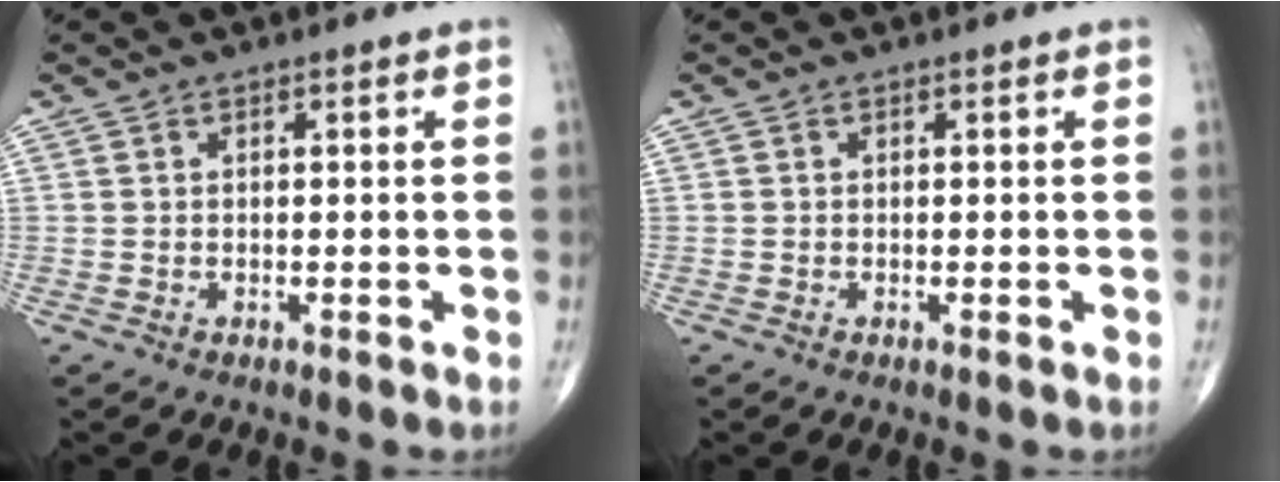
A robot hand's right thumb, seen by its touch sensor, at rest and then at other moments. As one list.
[{"total": 0.0}]